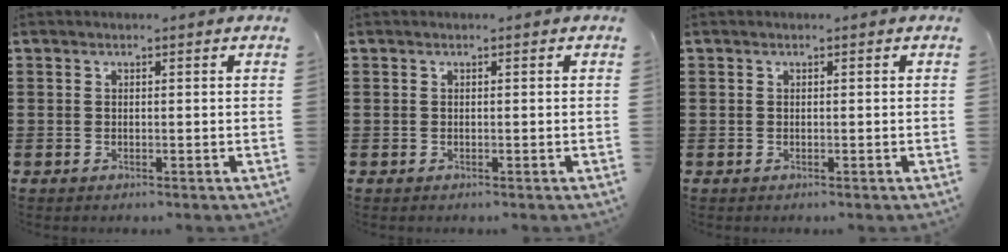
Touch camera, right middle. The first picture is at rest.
{"total": 0.0}
{"total": 0.0}